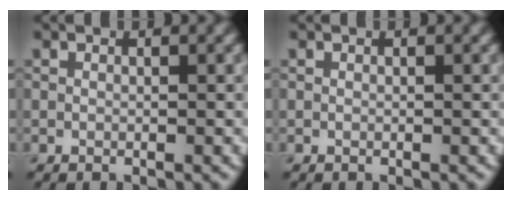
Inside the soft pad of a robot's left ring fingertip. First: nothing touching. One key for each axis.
{"total": 0.0}